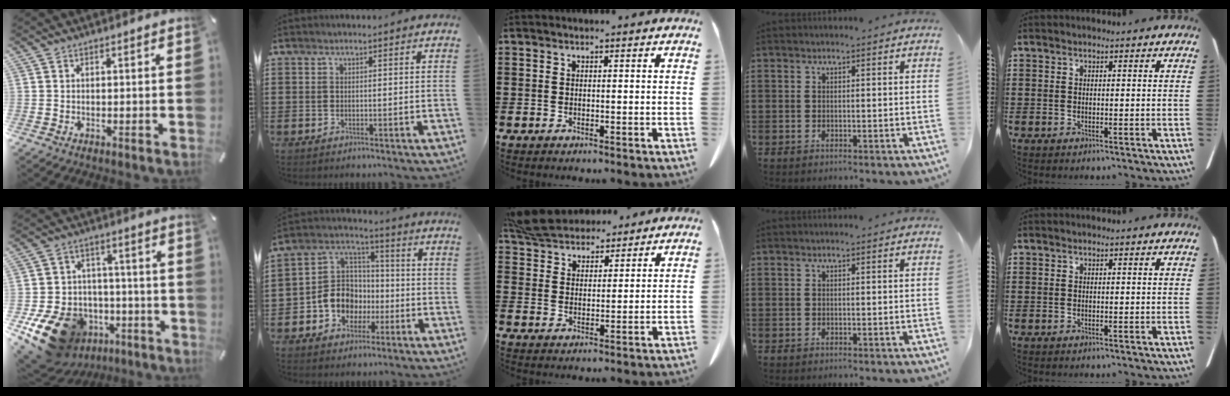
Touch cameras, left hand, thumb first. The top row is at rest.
{"thumb": {"total": 16.7, "force": [-8.1, 12.5, 7.6], "torque": [-0.131, 0.049, -0.121]}, "index": {"total": 9.0, "force": [-3.1, 7.9, 3.0], "torque": [-0.086, 0.016, -0.062]}, "middle": {"total": 7.2, "force": [6.7, 2.0, 1.7], "torque": [-0.060, -0.017, 0.129]}}